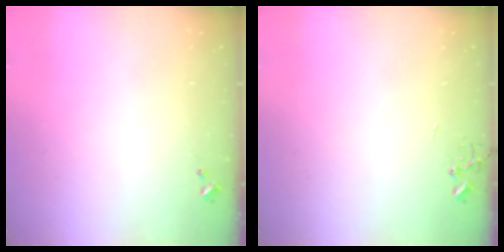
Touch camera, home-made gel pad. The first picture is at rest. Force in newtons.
{"total": 0.0}